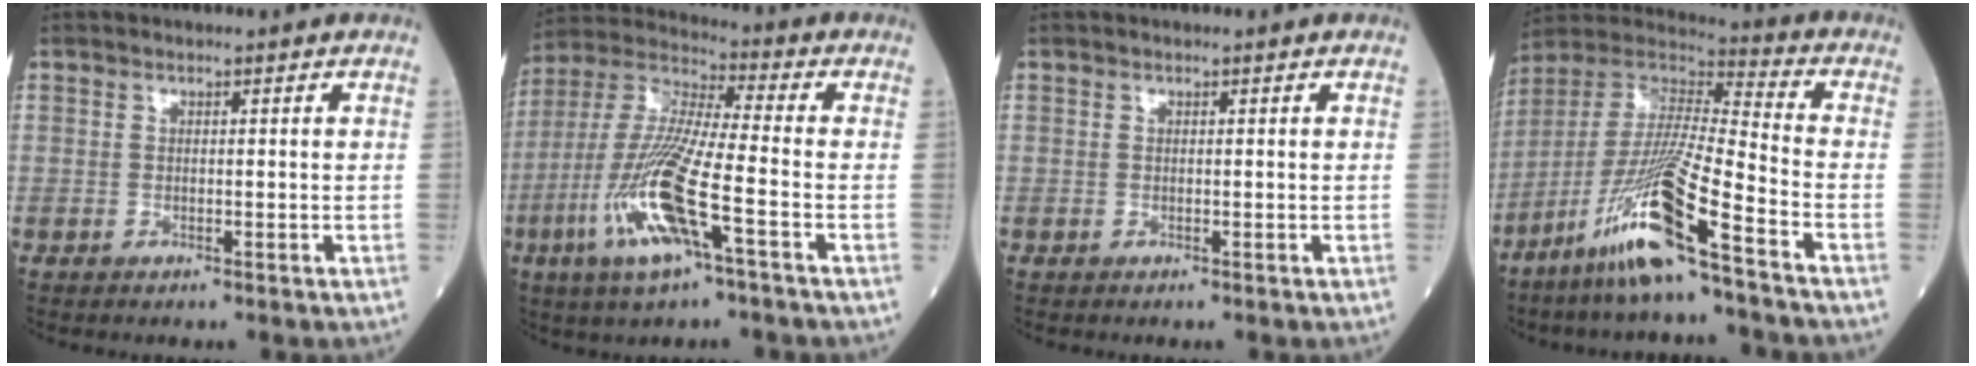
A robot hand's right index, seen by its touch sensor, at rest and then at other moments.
{"total": 15.5, "force": [-5.7, 1.5, 14.4], "torque": [-0.308, -0.013, -0.113]}
{"total": 0.0}
{"total": 16.3, "force": [-9.3, -0.4, 13.3], "torque": [-0.287, -0.029, -0.184]}